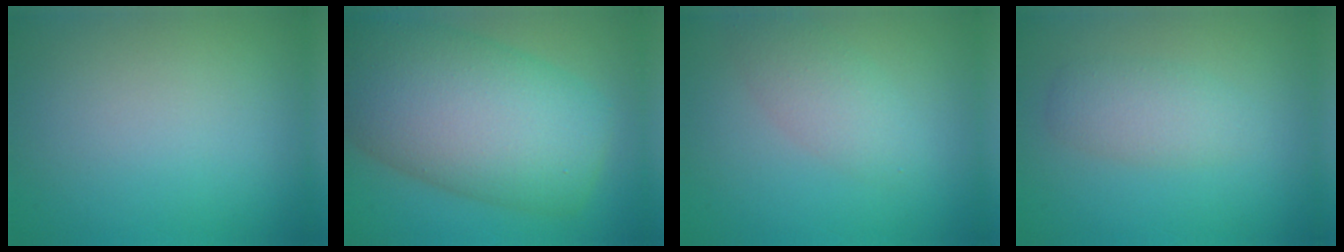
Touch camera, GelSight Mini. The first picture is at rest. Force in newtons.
{"total": 12.6, "press": 12.6, "slide": 0.5}
{"total": 2.9, "press": 2.9, "slide": 0.1}
{"total": 2.5, "press": 2.5, "slide": 0.0}